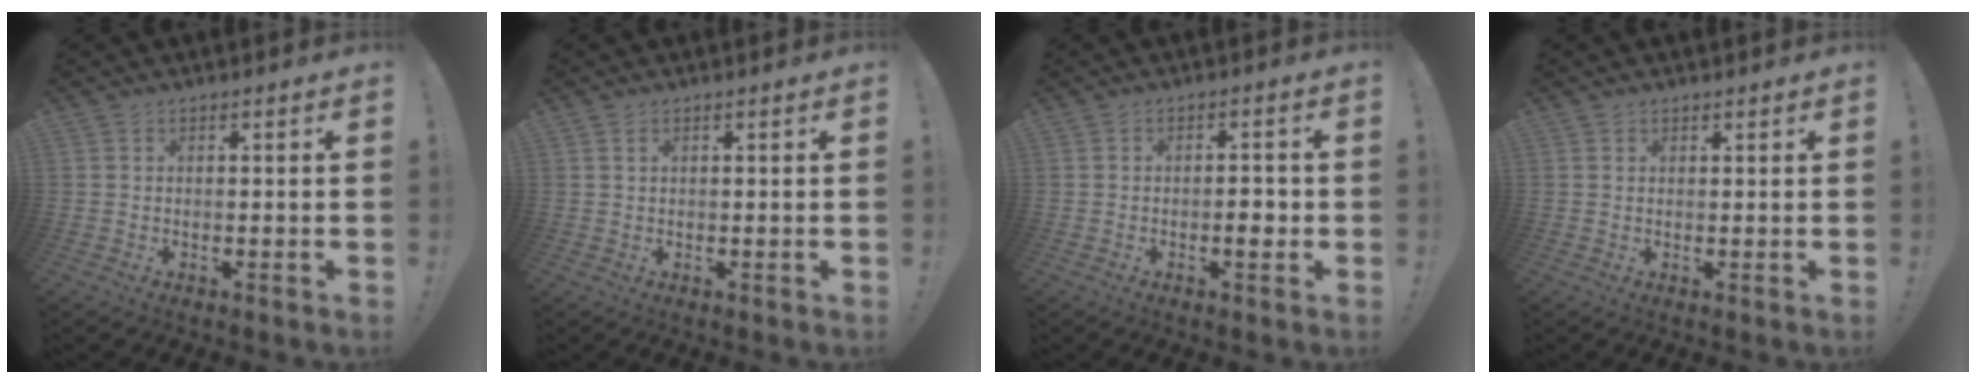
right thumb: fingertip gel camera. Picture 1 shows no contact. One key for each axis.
{"total": 0.8, "fx": 0.5, "fy": 0.4, "fz": 0.4, "tx": -0.002, "ty": -0.002, "tz": 0.008}
{"total": 3.7, "fx": -1.1, "fy": 1.7, "fz": 3.2, "tx": -0.037, "ty": 0.001, "tz": -0.023}
{"total": 1.0, "fx": 0.9, "fy": 0.4, "fz": 0.0, "tx": 0.008, "ty": -0.005, "tz": 0.017}